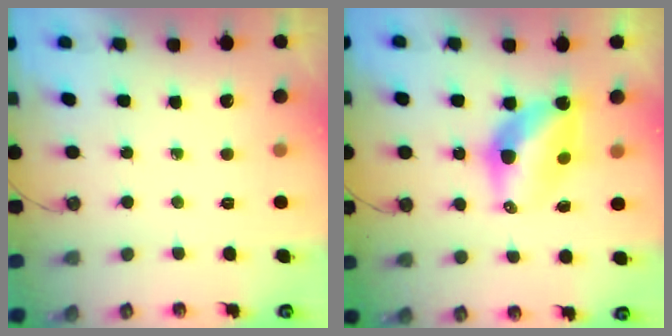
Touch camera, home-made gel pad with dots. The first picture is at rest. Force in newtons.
{"total": 10.1, "press": 10.1, "slide": 1.0}